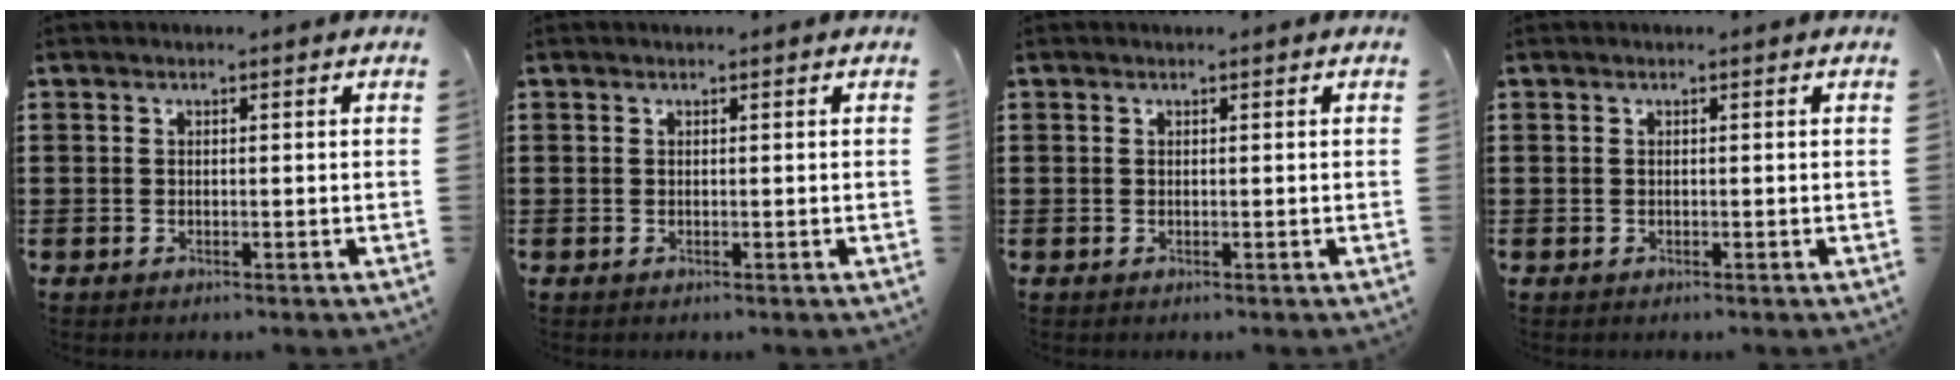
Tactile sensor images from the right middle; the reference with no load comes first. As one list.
[{"total": 0.0}, {"total": 0.0}, {"total": 0.0}]